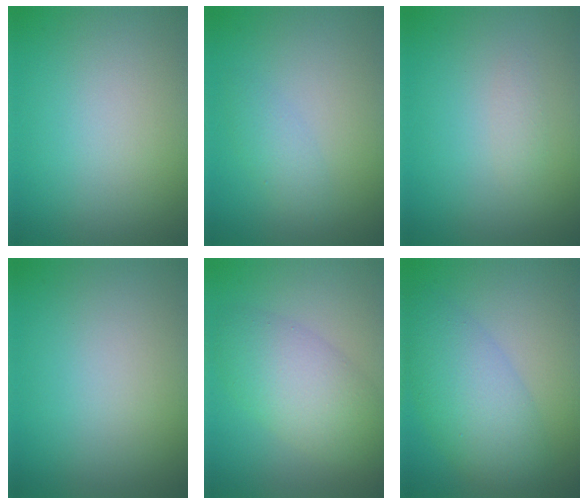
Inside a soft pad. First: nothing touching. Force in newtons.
{"total": 1.4, "press": 1.4, "slide": 0.0}
{"total": 0.8, "press": 0.8, "slide": 0.0}
{"total": 0.0}
{"total": 5.6, "press": 5.6, "slide": 0.2}
{"total": 5.9, "press": 5.9, "slide": 0.1}